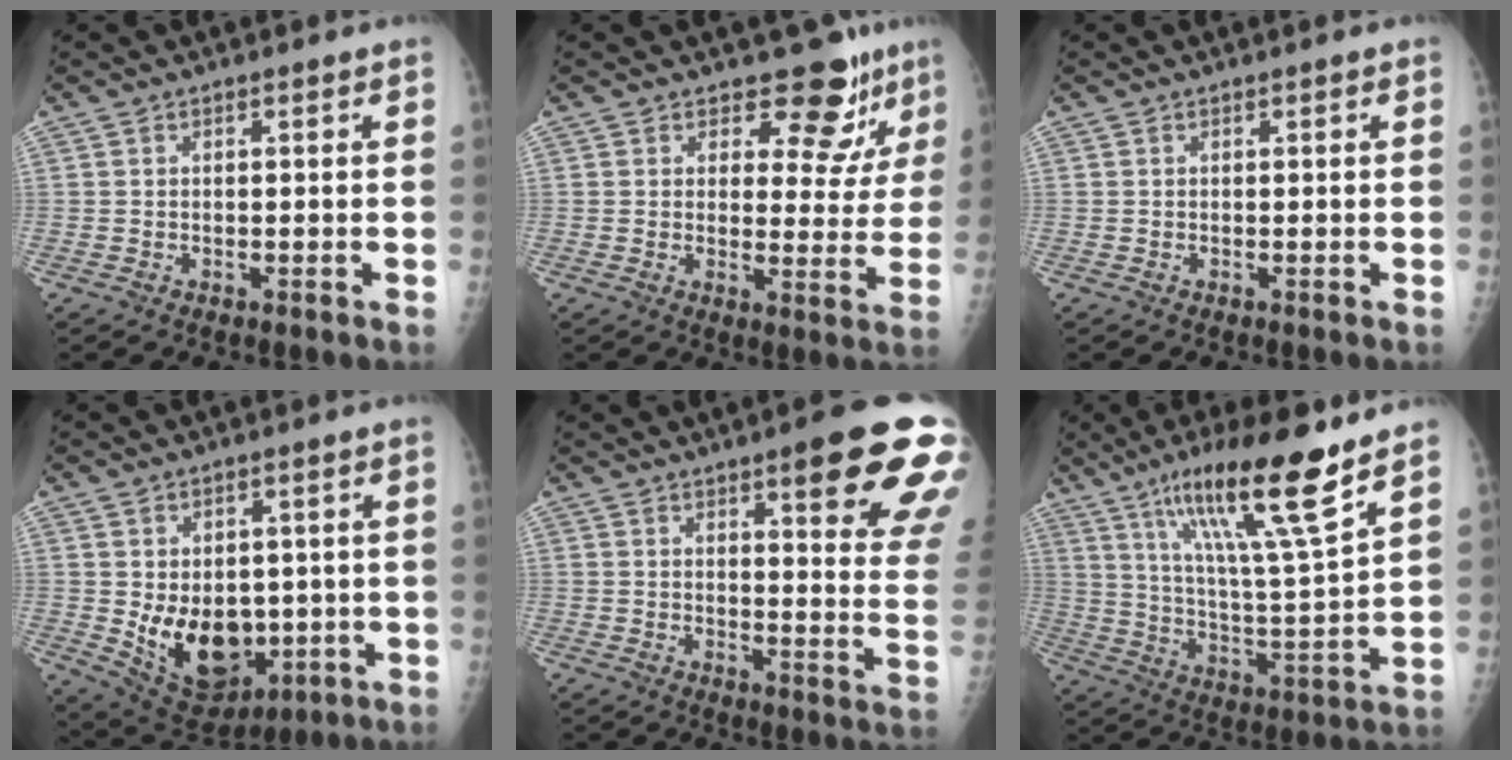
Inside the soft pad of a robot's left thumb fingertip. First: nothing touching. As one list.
[{"total": 8.9, "force": [7.3, 4.5, 2.3], "torque": [0.012, -0.055, 0.080]}, {"total": 0.0}, {"total": 13.7, "force": [-1.6, 9.6, 9.6], "torque": [-0.106, -0.016, 0.008]}, {"total": 18.7, "force": [10.5, 3.5, 15.2], "torque": [-0.167, -0.046, 0.125]}, {"total": 19.3, "force": [12.6, 1.7, 14.6], "torque": [-0.236, -0.061, 0.218]}]